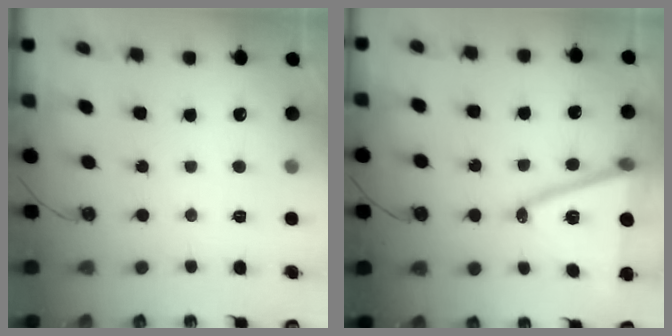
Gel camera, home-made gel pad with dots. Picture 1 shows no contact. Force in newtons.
{"total": 16.7, "press": 16.2, "slide": 3.9}